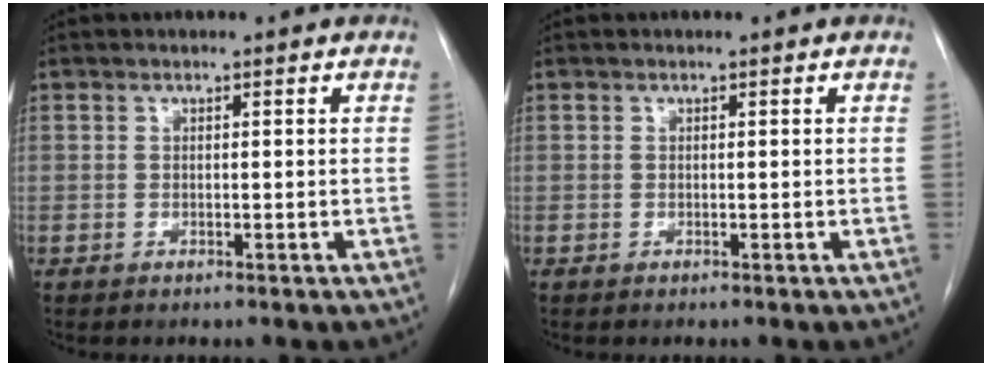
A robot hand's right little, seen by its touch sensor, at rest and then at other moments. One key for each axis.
{"total": 0.0}